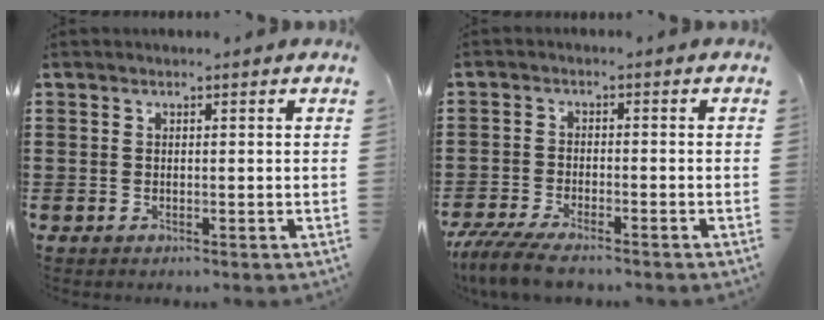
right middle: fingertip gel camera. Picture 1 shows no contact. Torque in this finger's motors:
{"motor_torque": [1.64, 0.51, 0.37, 0.13]}